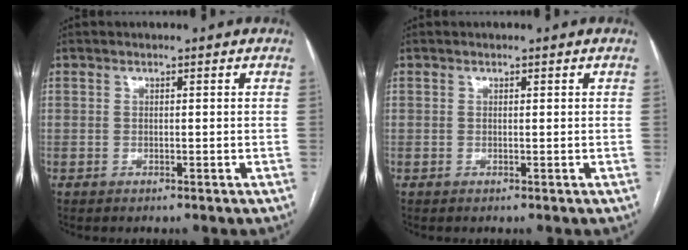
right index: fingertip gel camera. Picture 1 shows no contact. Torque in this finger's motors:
{"motor_torque": [0.02, -0.12, 0.00, 0.01]}